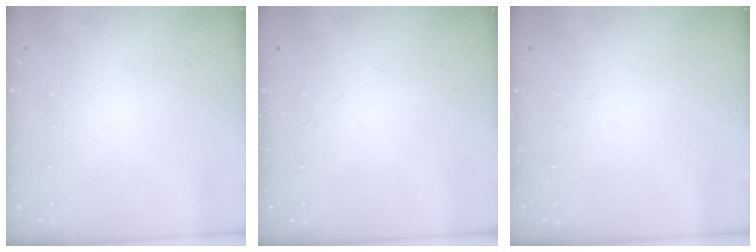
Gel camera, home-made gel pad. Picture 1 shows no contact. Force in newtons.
{"total": 0.0}
{"total": 0.0}